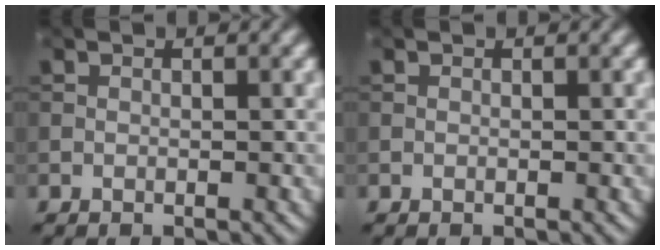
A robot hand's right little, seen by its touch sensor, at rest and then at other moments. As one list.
[{"total": 0.0}]